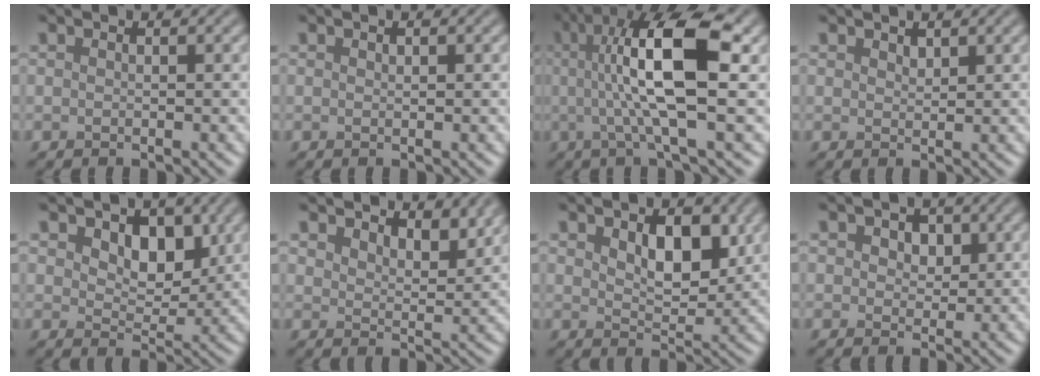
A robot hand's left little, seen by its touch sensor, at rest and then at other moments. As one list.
[{"total": 0.0}, {"total": 9.7, "force": [1.2, 2.3, 9.4], "torque": [-0.161, 0.005, 0.019]}, {"total": 0.9, "force": [0.7, 0.4, 0.4], "torque": [-0.010, -0.001, 0.014]}, {"total": 4.2, "force": [1.9, 2.7, 2.7], "torque": [-0.048, -0.012, 0.017]}, {"total": 4.0, "force": [3.3, 1.6, 1.6], "torque": [-0.034, -0.005, 0.038]}, {"total": 4.5, "force": [1.3, 2.7, 3.4], "torque": [-0.064, -0.010, 0.018]}, {"total": 3.0, "force": [1.2, 2.2, 1.7], "torque": [-0.036, 0.004, 0.008]}]